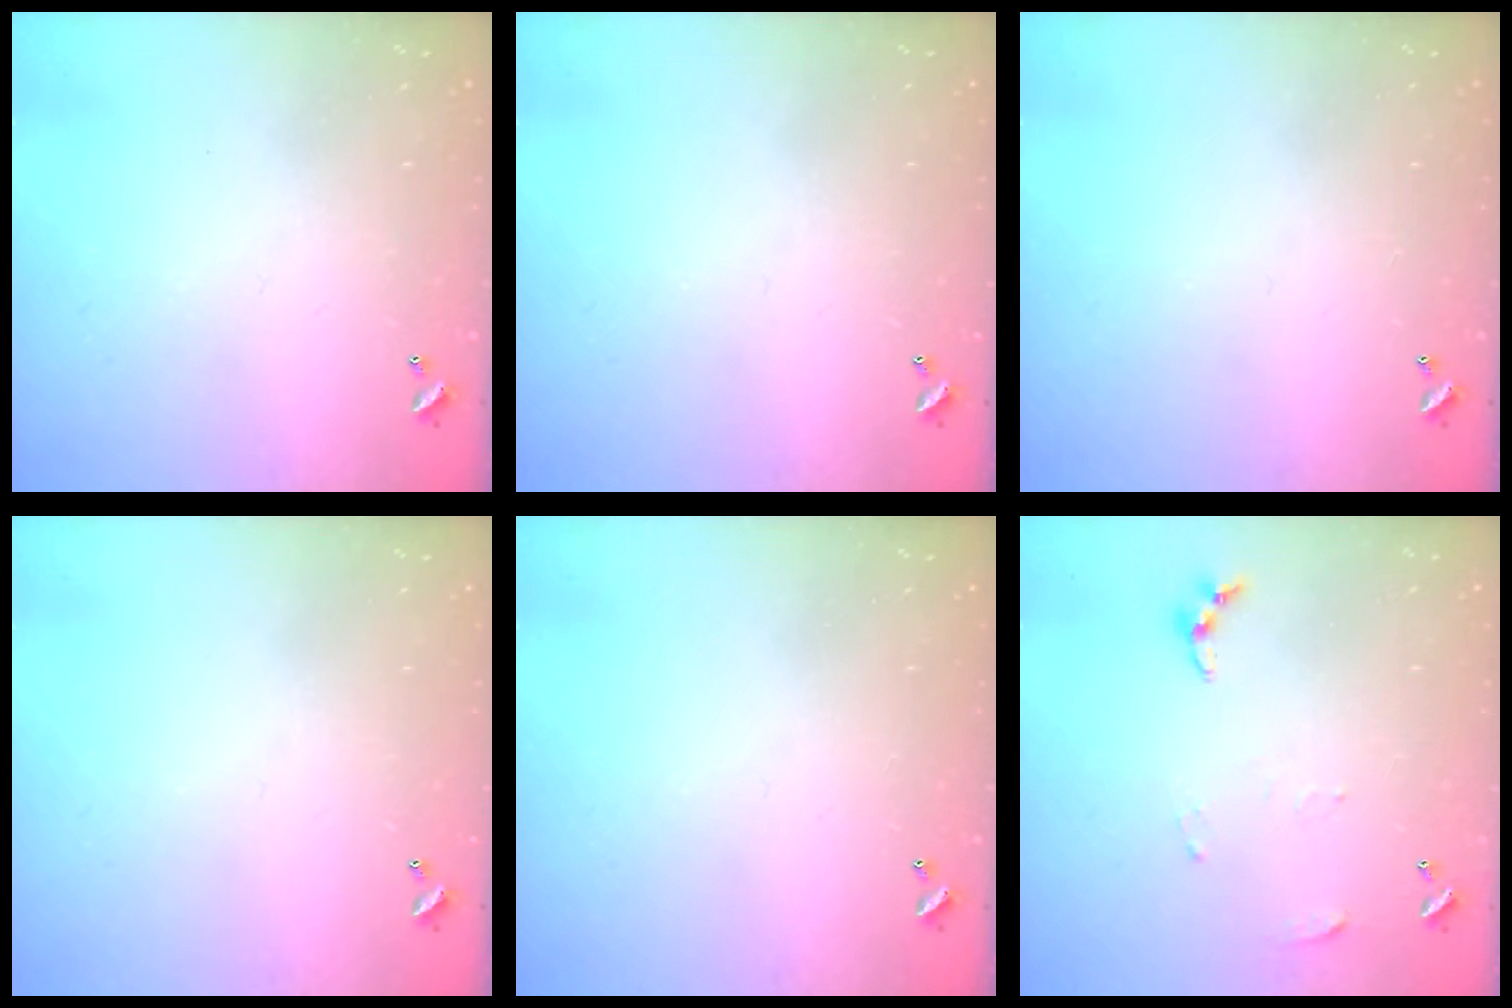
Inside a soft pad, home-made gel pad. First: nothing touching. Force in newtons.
{"total": 0.0}
{"total": 0.0}
{"total": 0.0}
{"total": 0.0}
{"total": 4.3, "press": 4.3, "slide": 0.5}